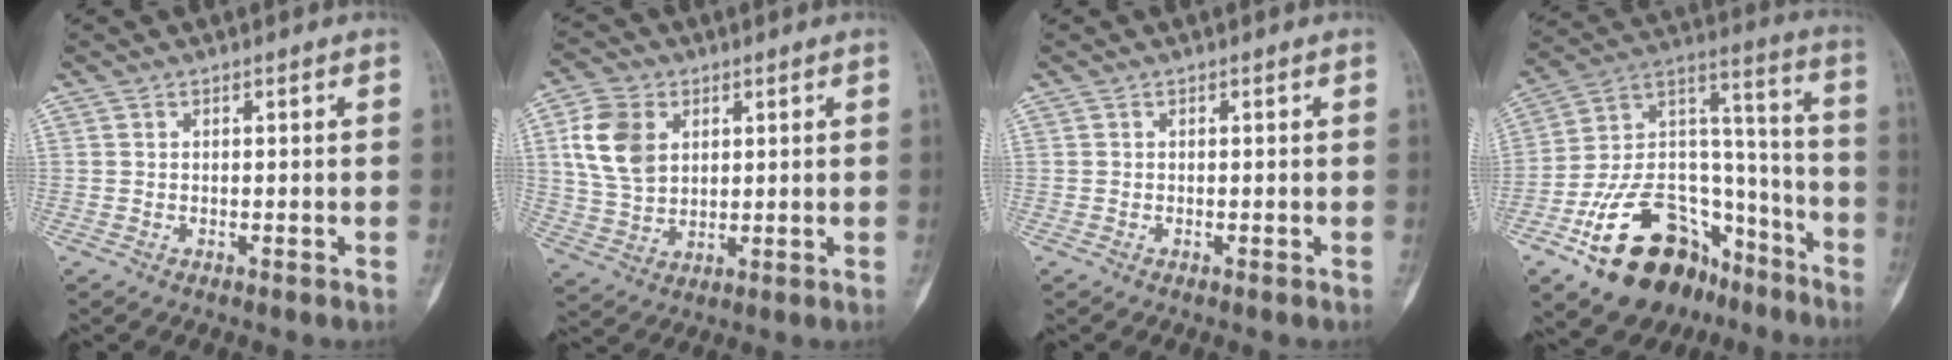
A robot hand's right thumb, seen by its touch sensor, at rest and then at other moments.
{"total": 11.0, "force": [3.2, 7.9, 6.9], "torque": [-0.122, -0.005, 0.065]}
{"total": 0.0}
{"total": 26.7, "force": [-15.4, 15.5, 15.4], "torque": [-0.237, 0.102, -0.250]}